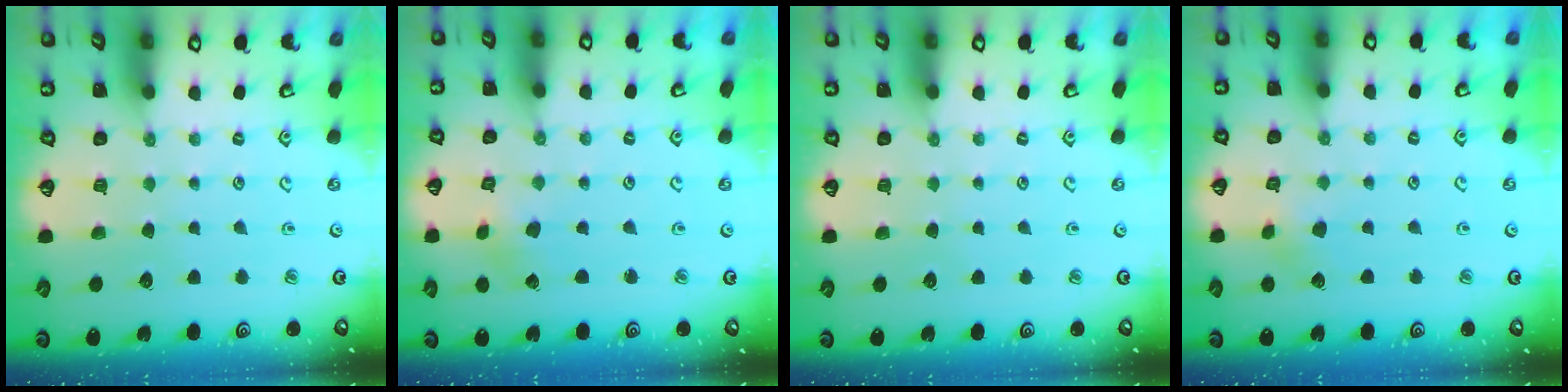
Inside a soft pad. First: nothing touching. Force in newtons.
{"total": 1.9, "press": 1.9, "slide": 0.2}
{"total": 0.0}
{"total": 3.5, "press": 3.4, "slide": 0.7}